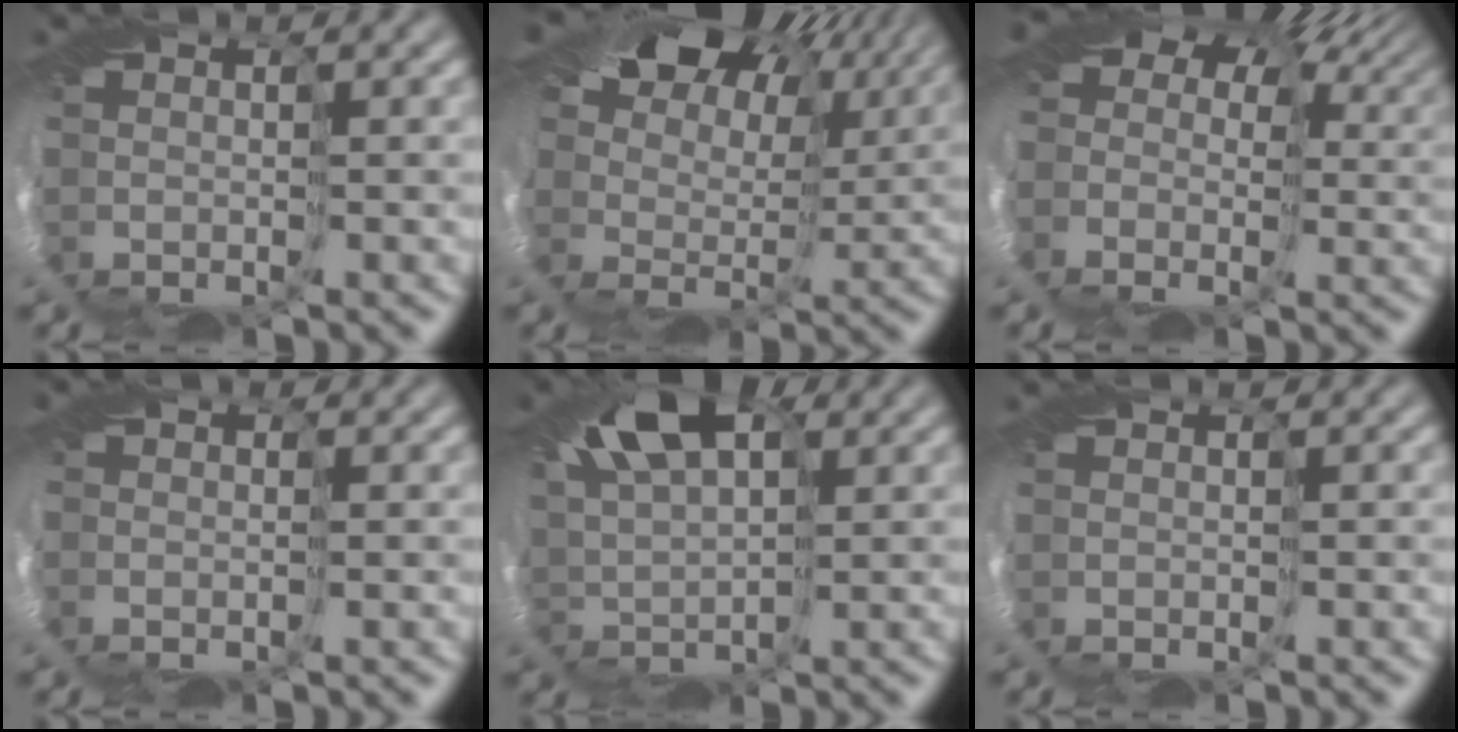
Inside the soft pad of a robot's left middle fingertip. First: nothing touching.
{"total": 18.4, "force": [10.9, 11.0, 10.1], "torque": [-0.219, 0.068, 0.173]}
{"total": 15.1, "force": [4.7, 10.8, 9.5], "torque": [-0.179, 0.030, 0.044]}
{"total": 3.9, "force": [0.4, 3.2, 2.2], "torque": [-0.043, 0.005, 0.008]}
{"total": 6.5, "force": [3.2, 3.5, 4.4], "torque": [-0.090, 0.022, 0.046]}
{"total": 0.0}